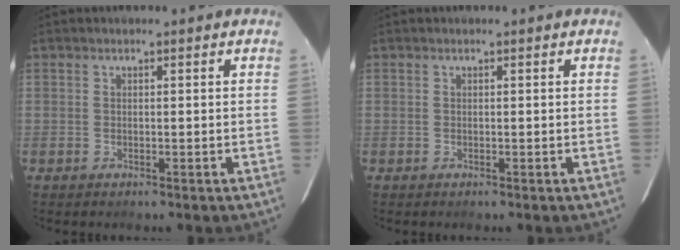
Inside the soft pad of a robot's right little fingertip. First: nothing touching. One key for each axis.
{"total": 0.0}